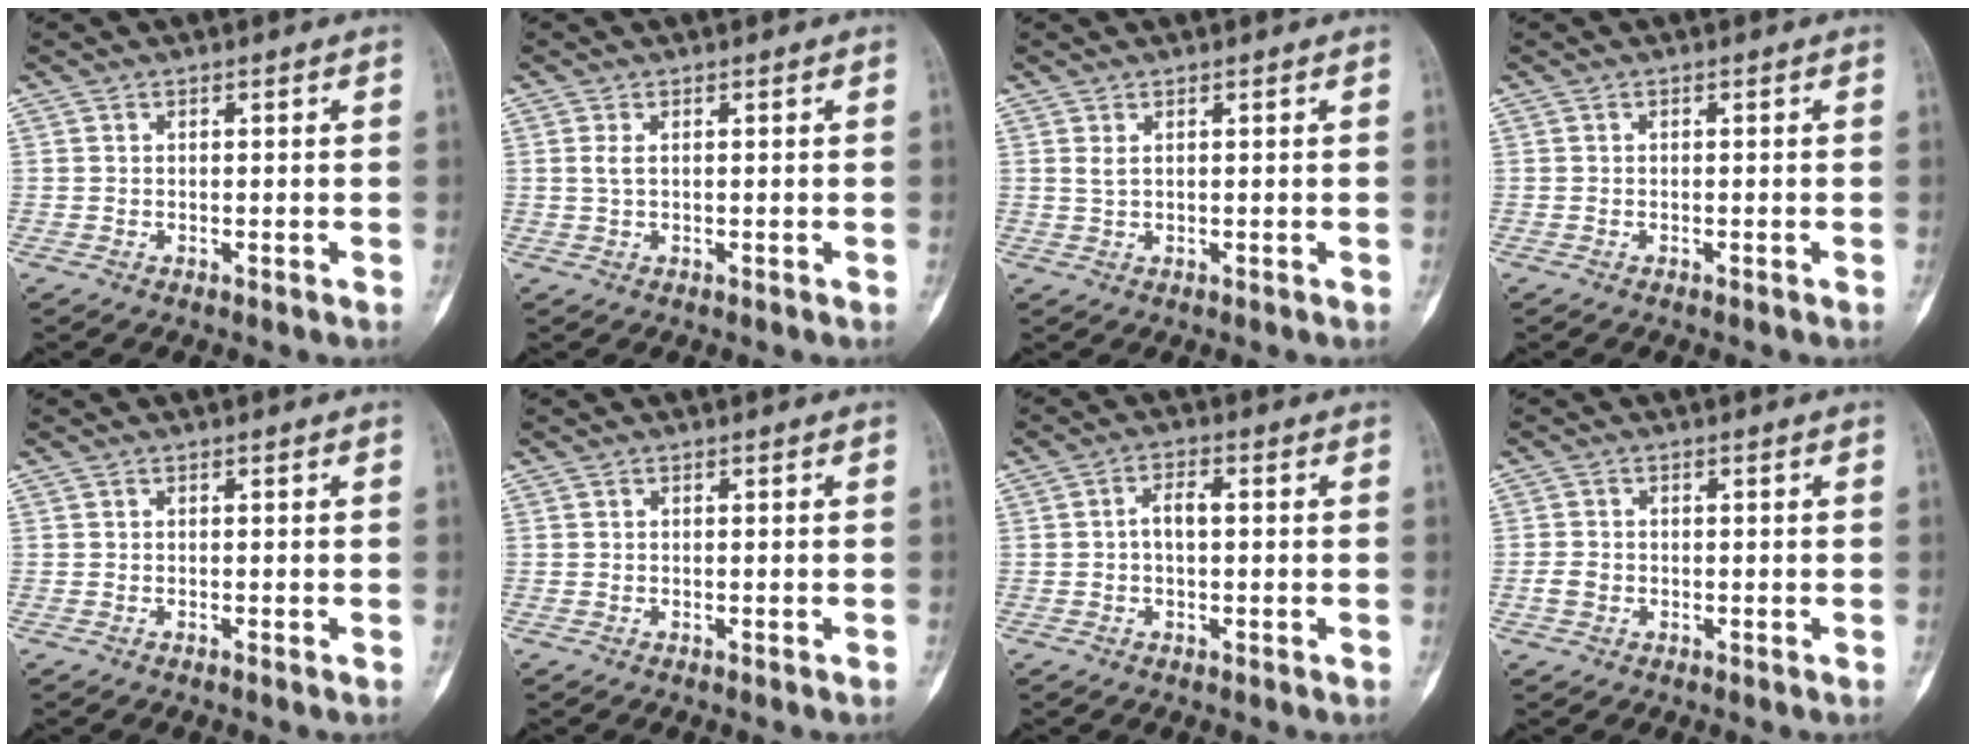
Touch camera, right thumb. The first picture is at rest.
{"total": 1.2, "force": [0.4, 0.4, 1.1], "torque": [-0.033, 0.003, 0.012]}
{"total": 1.0, "force": [0.6, 0.4, 0.8], "torque": [-0.021, 0.005, 0.016]}
{"total": 0.0}
{"total": 0.0}
{"total": 0.0}
{"total": 3.5, "force": [0.0, 1.8, 3.0], "torque": [-0.051, 0.013, -0.004]}
{"total": 2.3, "force": [-0.7, 1.8, 1.2], "torque": [-0.022, 0.007, -0.013]}